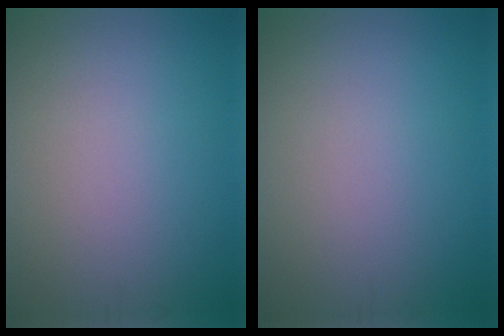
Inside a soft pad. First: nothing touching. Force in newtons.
{"total": 0.0}